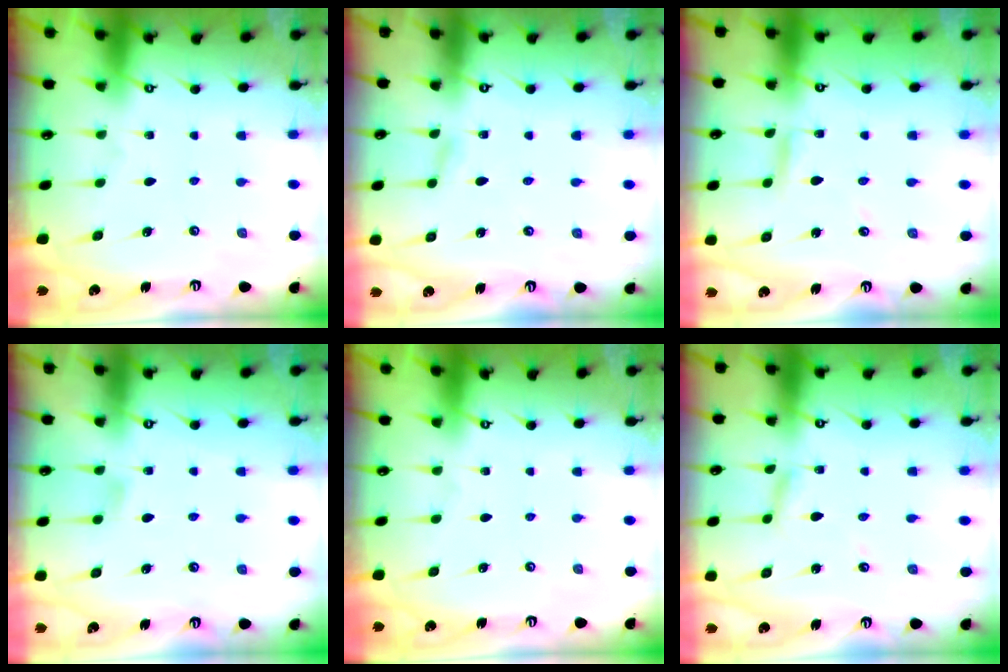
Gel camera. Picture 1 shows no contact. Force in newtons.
{"total": 2.1, "press": 2.0, "slide": 0.2}
{"total": 2.9, "press": 2.9, "slide": 0.1}
{"total": 5.2, "press": 5.2, "slide": 0.7}
{"total": 0.0}
{"total": 2.3, "press": 2.3, "slide": 0.1}